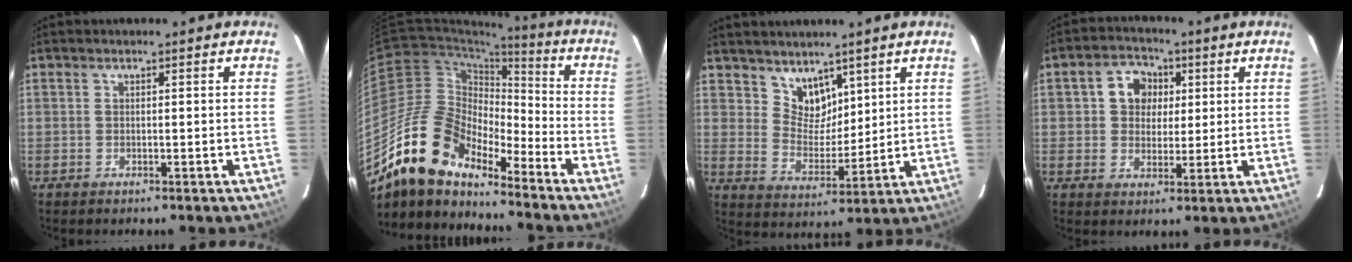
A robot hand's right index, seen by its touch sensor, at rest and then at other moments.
{"total": 17.2, "force": [-13.9, 6.4, 7.8], "torque": [-0.141, 0.000, -0.266]}
{"total": 6.9, "force": [5.1, 4.2, 2.0], "torque": [-0.024, -0.001, 0.101]}
{"total": 7.0, "force": [1.6, 6.0, 3.1], "torque": [-0.058, 0.023, 0.028]}